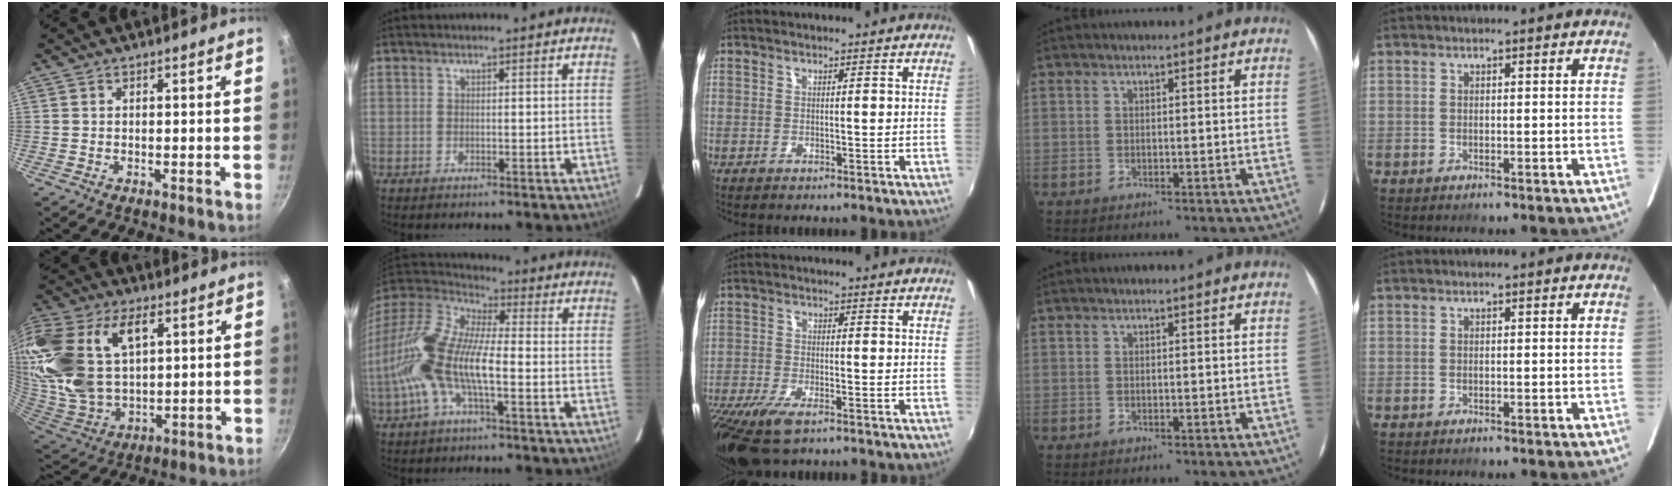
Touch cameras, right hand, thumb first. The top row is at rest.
{"thumb": {"total": 28.3, "force": [10.0, 17.6, 19.8], "torque": [-0.439, 0.009, 0.195]}, "index": {"total": 17.8, "force": [-4.7, 5.9, 16.1], "torque": [-0.323, -0.009, -0.104]}, "middle": {"total": 12.0, "force": [-8.0, 4.2, 7.9], "torque": [-0.187, -0.046, -0.148]}}